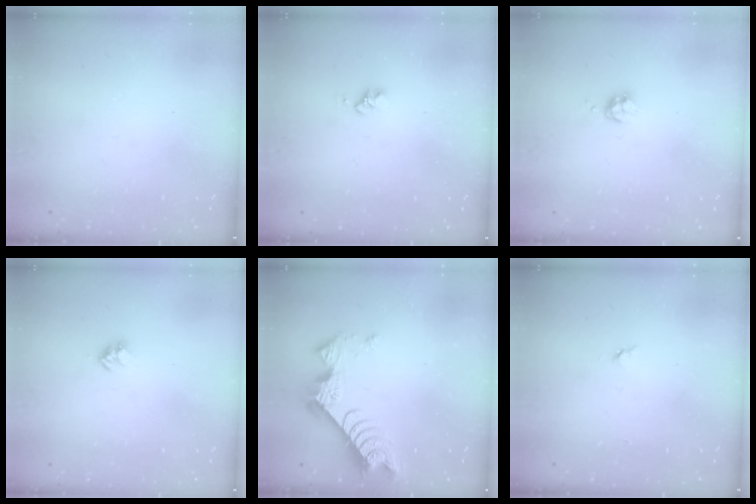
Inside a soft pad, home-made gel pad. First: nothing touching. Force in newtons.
{"total": 2.8, "press": 2.8, "slide": 0.3}
{"total": 4.0, "press": 3.9, "slide": 0.6}
{"total": 2.8, "press": 2.8, "slide": 0.4}
{"total": 9.5, "press": 9.5, "slide": 0.8}
{"total": 2.8, "press": 2.8, "slide": 0.4}